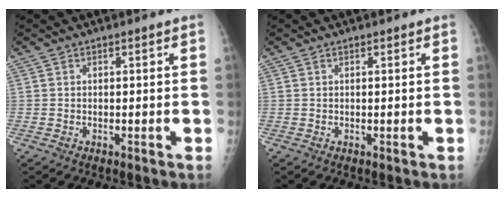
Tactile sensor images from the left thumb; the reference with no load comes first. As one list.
[{"total": 0.0}]